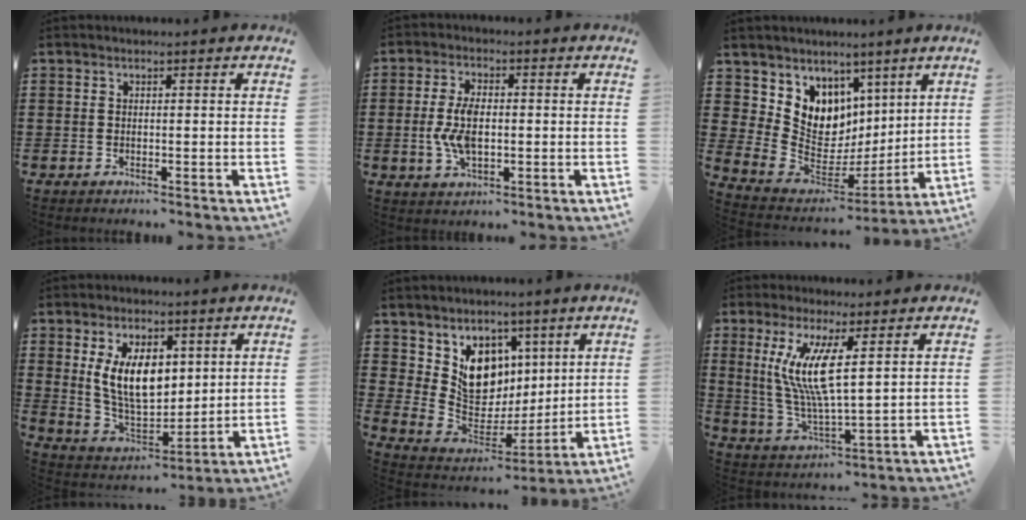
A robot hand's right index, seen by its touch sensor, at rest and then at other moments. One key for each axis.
{"total": 6.5, "fx": -0.4, "fy": 3.1, "fz": 5.7, "tx": -0.135, "ty": -0.004, "tz": -0.013}
{"total": 8.2, "fx": 4.3, "fy": 7.0, "fz": 0.2, "tx": -0.047, "ty": -0.068, "tz": 0.087}
{"total": 9.9, "fx": 2.6, "fy": 5.7, "fz": 7.6, "tx": -0.164, "ty": 0.008, "tz": 0.047}
{"total": 10.0, "fx": 4.8, "fy": 8.0, "fz": 3.6, "tx": -0.097, "ty": -0.034, "tz": 0.101}
{"total": 9.2, "fx": 2.9, "fy": 1.8, "fz": 8.5, "tx": -0.185, "ty": -0.008, "tz": 0.048}